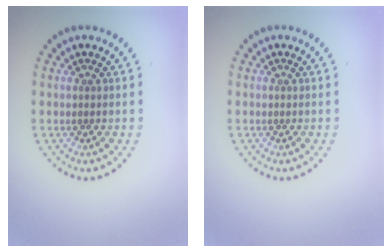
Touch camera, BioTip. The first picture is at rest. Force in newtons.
{"total": 0.0}